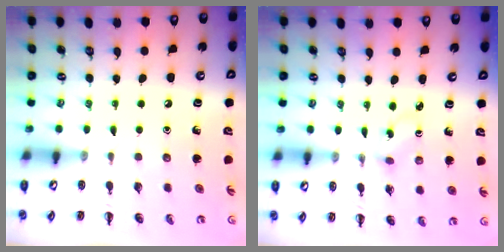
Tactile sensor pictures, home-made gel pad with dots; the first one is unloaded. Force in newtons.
{"total": 1.8, "press": 1.7, "slide": 0.8}